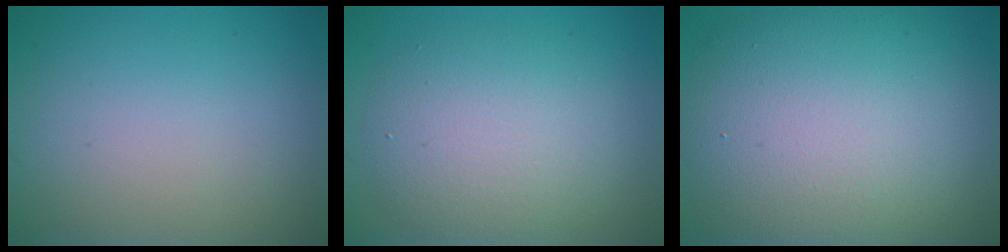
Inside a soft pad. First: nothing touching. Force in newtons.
{"total": 5.9, "press": 5.9, "slide": 0.6}
{"total": 13.4, "press": 13.4, "slide": 1.0}